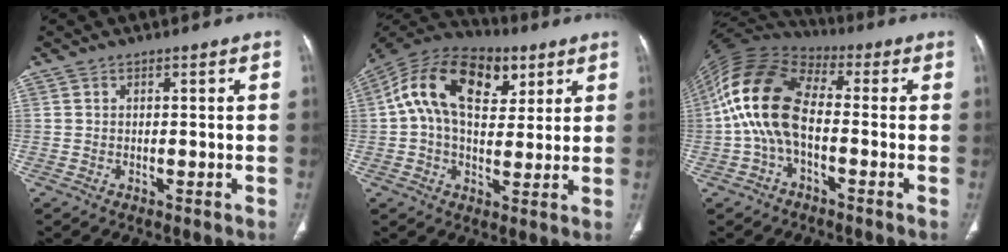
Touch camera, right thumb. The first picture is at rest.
{"total": 18.7, "force": [5.9, 11.5, 13.5], "torque": [-0.220, 0.010, 0.086]}
{"total": 15.0, "force": [-1.3, 8.5, 12.3], "torque": [-0.245, 0.035, -0.037]}